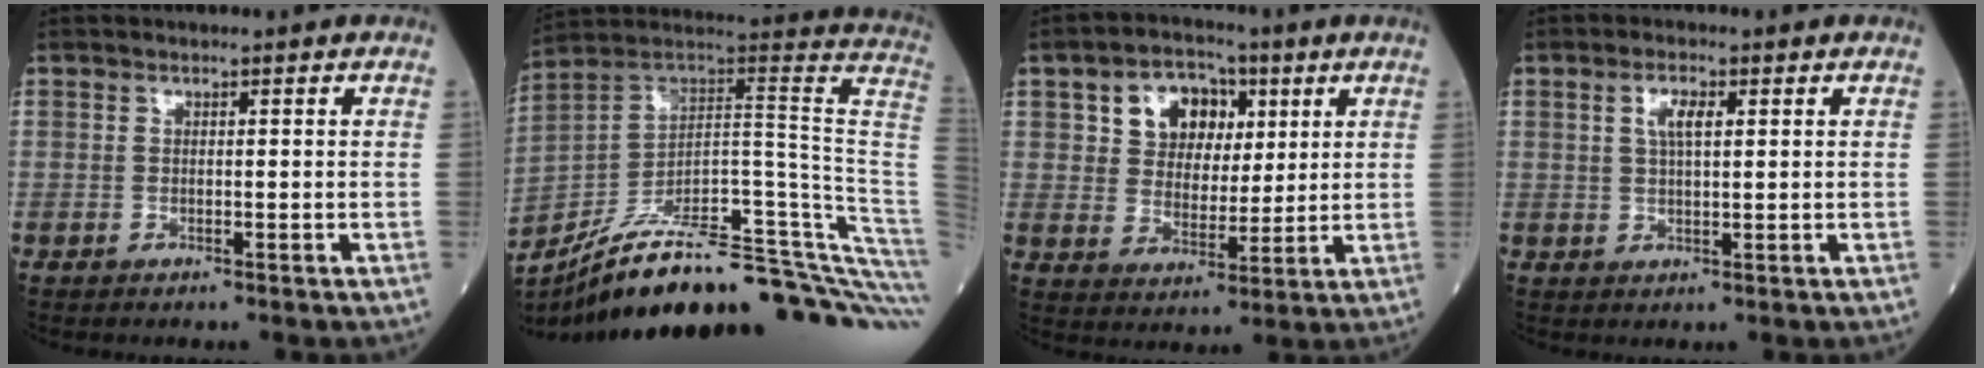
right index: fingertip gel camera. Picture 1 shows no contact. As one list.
[{"total": 32.7, "force": [-24.4, 3.6, 21.5], "torque": [-0.191, 0.008, -0.342]}, {"total": 9.1, "force": [3.7, 6.6, 5.0], "torque": [-0.082, 0.027, 0.067]}, {"total": 3.4, "force": [1.2, 1.0, 3.1], "torque": [-0.062, 0.004, 0.023]}]